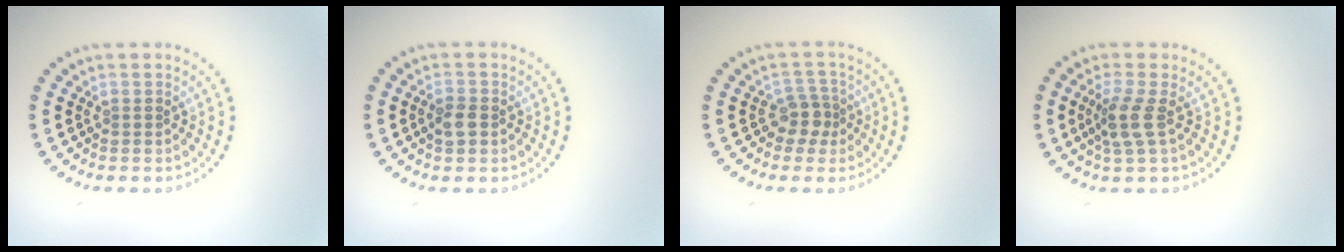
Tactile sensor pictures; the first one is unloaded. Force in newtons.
{"total": 1.7, "press": 1.7, "slide": 0.2}
{"total": 2.2, "press": 1.8, "slide": 1.3}
{"total": 2.6, "press": 2.0, "slide": 1.7}